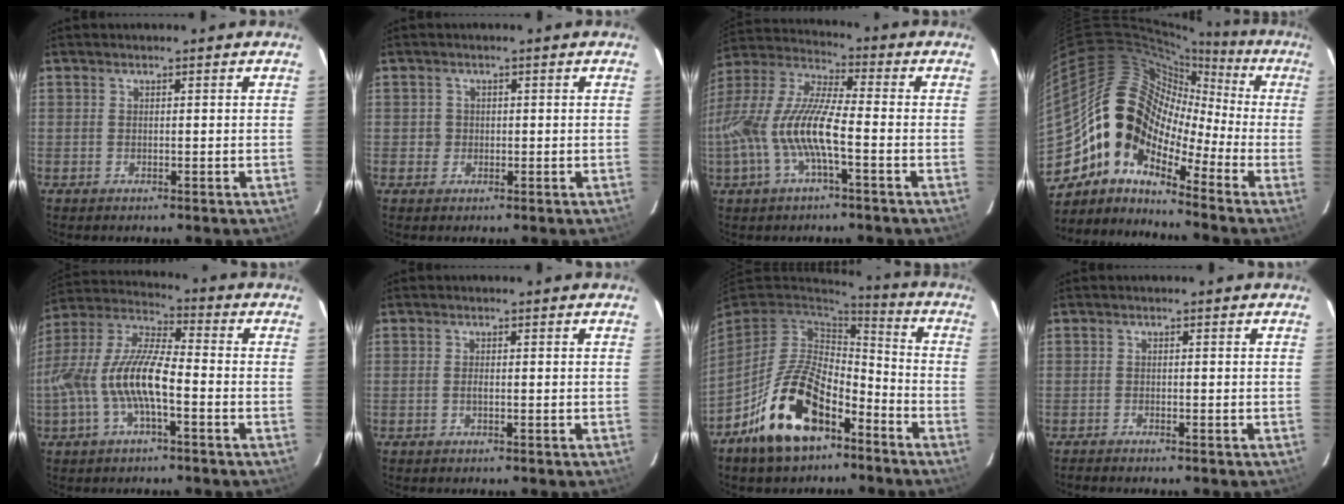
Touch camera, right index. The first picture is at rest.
{"total": 1.7, "force": [-0.2, 1.7, 0.0], "torque": [0.001, 0.004, -0.002]}
{"total": 15.7, "force": [-4.2, 3.8, 14.7], "torque": [-0.302, -0.003, -0.085]}
{"total": 13.8, "force": [-6.5, 9.5, 7.7], "torque": [-0.128, 0.020, -0.147]}
{"total": 14.5, "force": [-4.0, 4.3, 13.2], "torque": [-0.270, 0.000, -0.077]}
{"total": 0.8, "force": [-0.2, 0.2, 0.7], "torque": [-0.016, 0.000, -0.005]}
{"total": 17.3, "force": [-9.7, 8.8, 11.2], "torque": [-0.218, 0.008, -0.163]}
{"total": 1.4, "force": [-1.3, 0.1, 0.5], "torque": [-0.022, -0.003, -0.024]}